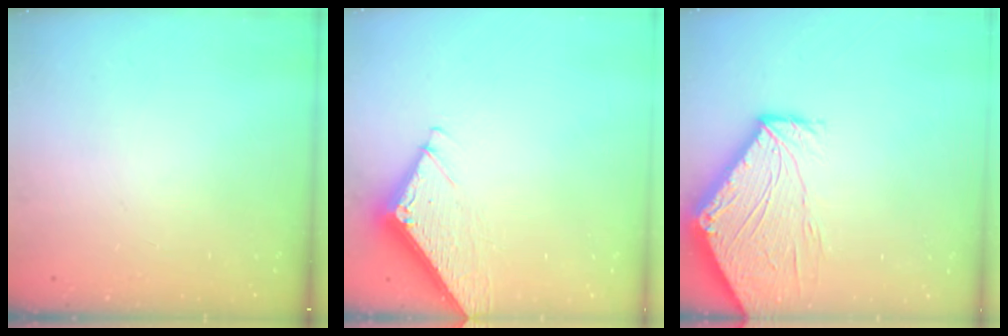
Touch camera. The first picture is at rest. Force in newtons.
{"total": 8.2, "press": 8.1, "slide": 0.6}
{"total": 11.9, "press": 11.8, "slide": 1.3}